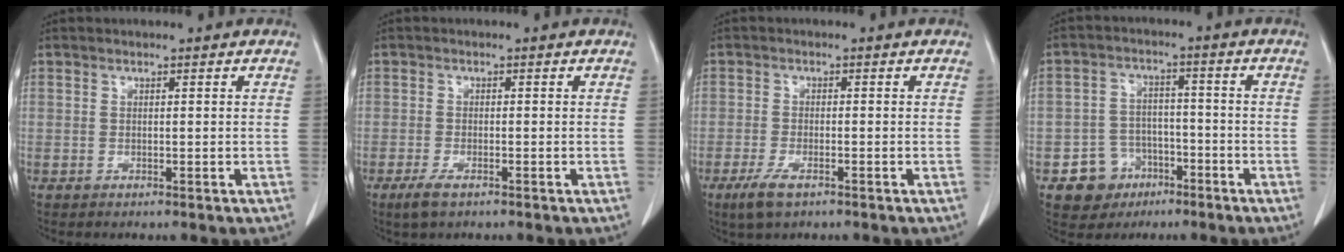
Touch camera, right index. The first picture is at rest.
{"total": 2.8, "force": [-1.8, 0.8, 2.0], "torque": [-0.045, -0.005, -0.032]}
{"total": 4.0, "force": [-2.5, 1.2, 2.9], "torque": [-0.066, -0.007, -0.044]}
{"total": 7.0, "force": [-3.6, 5.8, 1.3], "torque": [-0.018, 0.014, -0.050]}